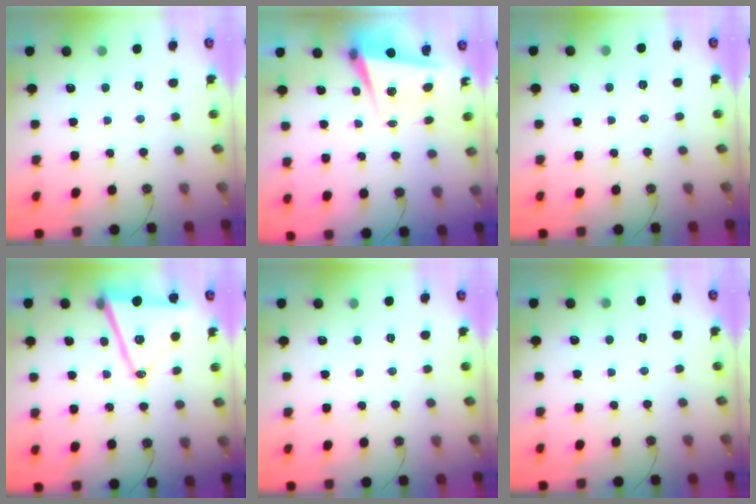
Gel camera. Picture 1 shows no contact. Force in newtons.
{"total": 5.5, "press": 5.4, "slide": 0.8}
{"total": 2.0, "press": 0.8, "slide": 1.8}
{"total": 14.7, "press": 14.2, "slide": 3.8}
{"total": 4.1, "press": 0.3, "slide": 4.1}
{"total": 0.0}